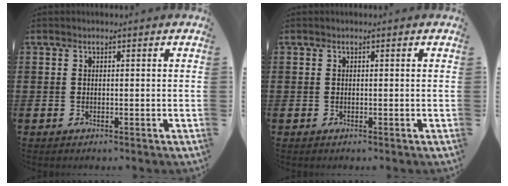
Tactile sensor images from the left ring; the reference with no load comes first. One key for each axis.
{"total": 0.0}